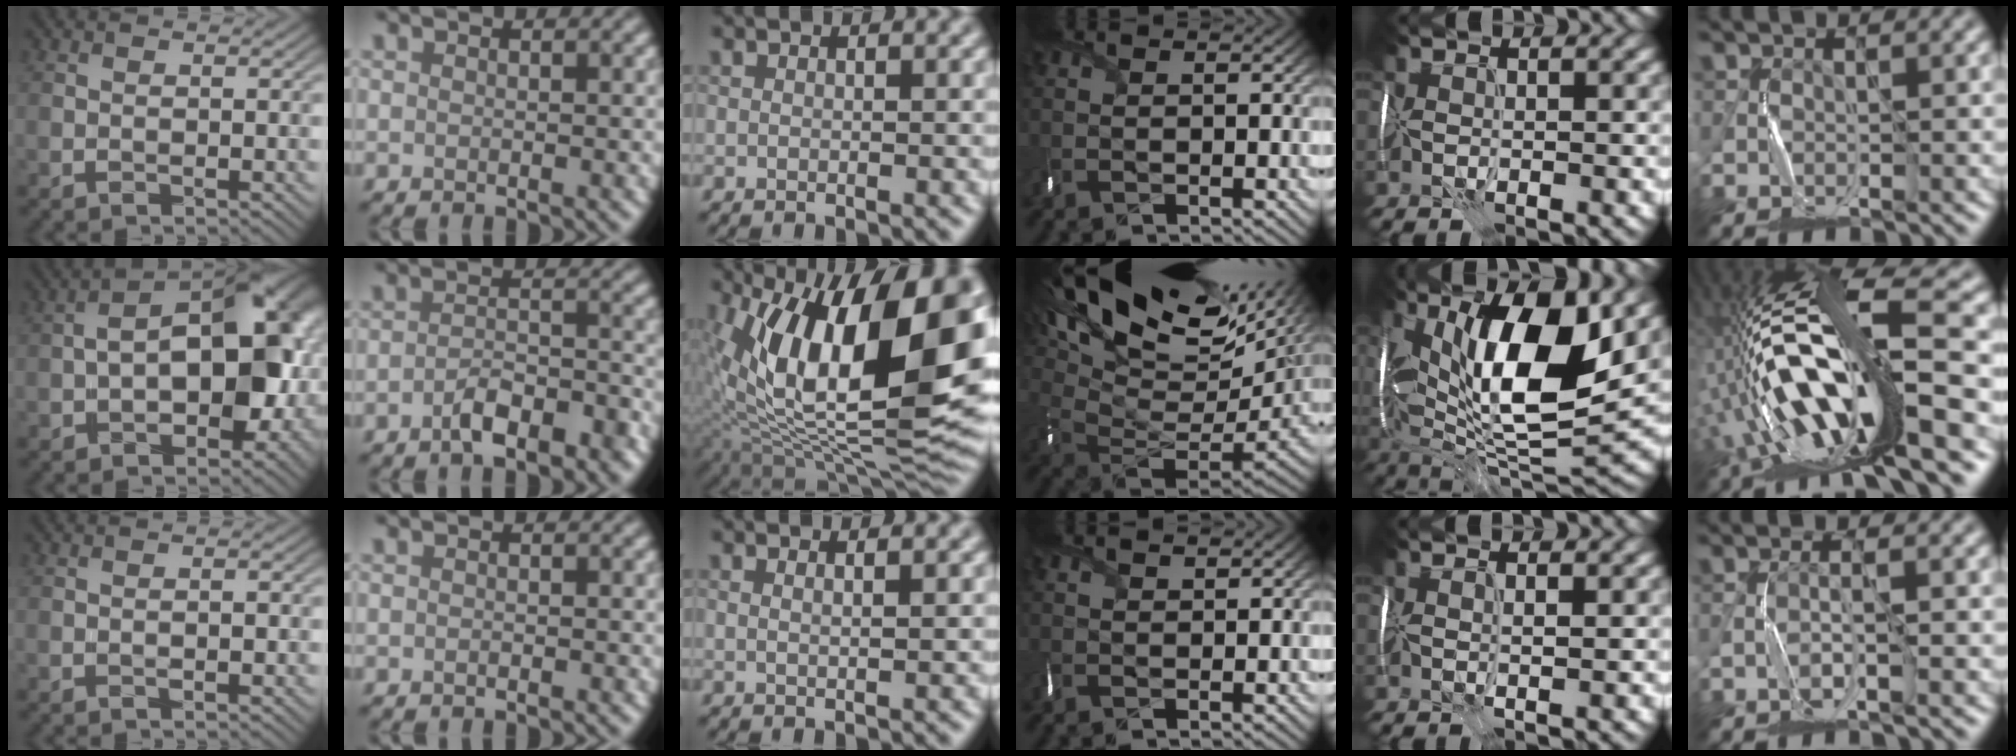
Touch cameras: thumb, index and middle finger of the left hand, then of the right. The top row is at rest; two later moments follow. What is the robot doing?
{"motion": "wrap", "object": "thread"}